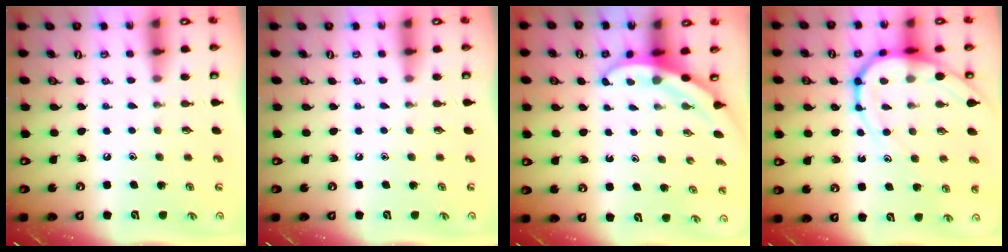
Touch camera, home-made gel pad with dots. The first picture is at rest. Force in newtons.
{"total": 0.0}
{"total": 3.6, "press": 3.6, "slide": 0.2}
{"total": 11.8, "press": 11.7, "slide": 1.4}